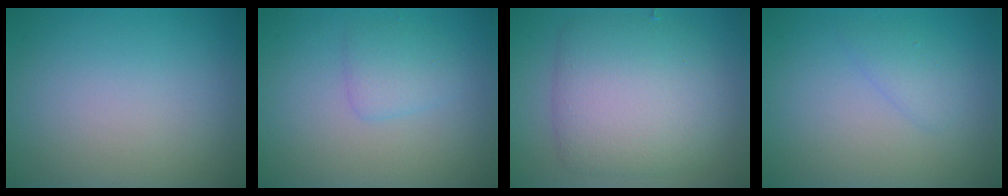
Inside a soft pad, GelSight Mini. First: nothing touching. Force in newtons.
{"total": 1.9, "press": 1.9, "slide": 0.1}
{"total": 6.7, "press": 6.7, "slide": 0.2}
{"total": 1.4, "press": 1.4, "slide": 0.1}